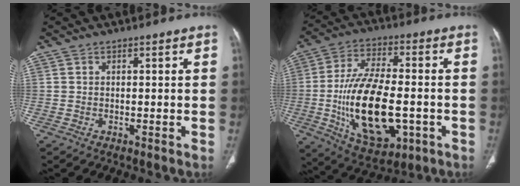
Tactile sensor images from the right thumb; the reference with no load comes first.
{"total": 20.7, "force": [-3.9, 10.3, 17.6], "torque": [-0.308, 0.008, -0.051]}